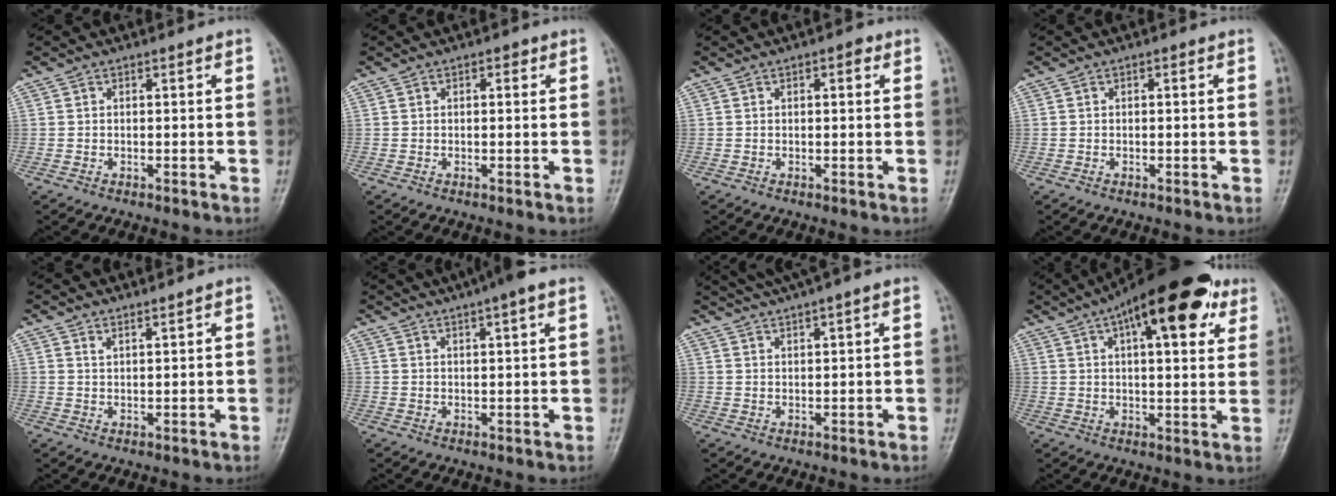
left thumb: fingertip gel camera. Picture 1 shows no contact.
{"total": 1.1, "force": [0.4, 0.7, 0.7], "torque": [-0.001, 0.003, 0.002]}
{"total": 1.8, "force": [0.7, 0.9, 1.4], "torque": [-0.011, 0.004, 0.005]}
{"total": 0.0}
{"total": 1.6, "force": [1.5, -0.1, 0.6], "torque": [-0.007, -0.016, 0.029]}
{"total": 6.8, "force": [4.6, 0.6, 4.9], "torque": [-0.069, 0.016, 0.069]}
{"total": 5.6, "force": [4.3, -0.2, 3.5], "torque": [-0.063, 0.014, 0.079]}
{"total": 20.4, "force": [10.5, 7.5, 15.8], "torque": [-0.210, -0.002, 0.150]}